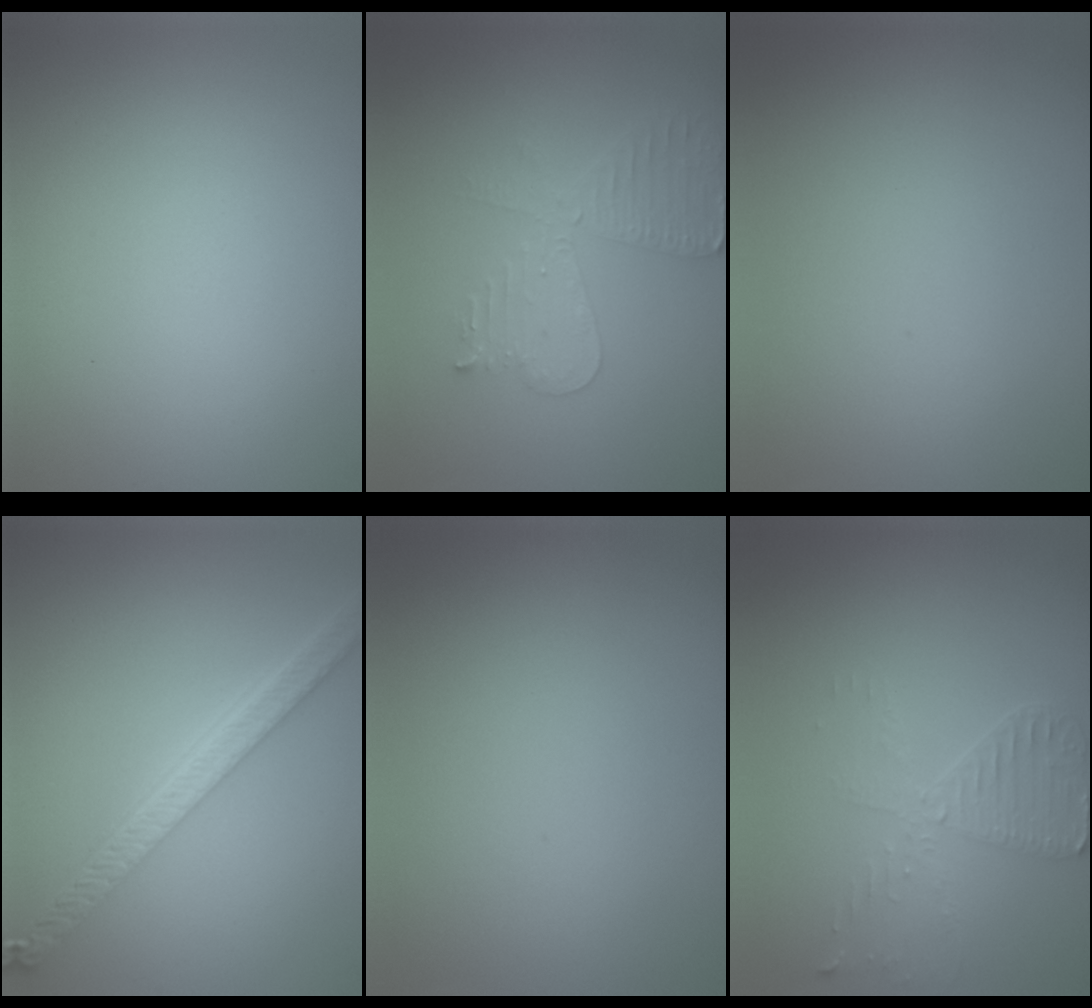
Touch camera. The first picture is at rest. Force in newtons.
{"total": 4.3, "press": 3.8, "slide": 2.2}
{"total": 0.0}
{"total": 5.3, "press": 4.1, "slide": 3.3}
{"total": 0.0}
{"total": 3.3, "press": 2.8, "slide": 1.7}